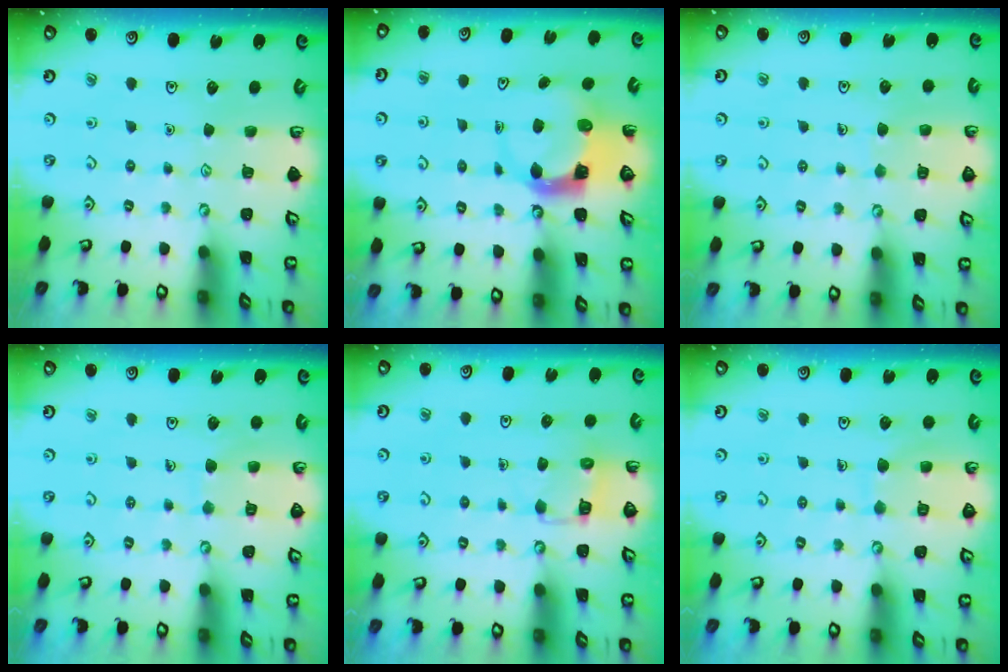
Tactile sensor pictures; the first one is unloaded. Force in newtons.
{"total": 3.8, "press": 3.8, "slide": 0.6}
{"total": 4.7, "press": 4.7, "slide": 0.3}
{"total": 5.9, "press": 5.9, "slide": 0.4}
{"total": 4.6, "press": 4.5, "slide": 0.4}
{"total": 7.4, "press": 7.4, "slide": 0.4}